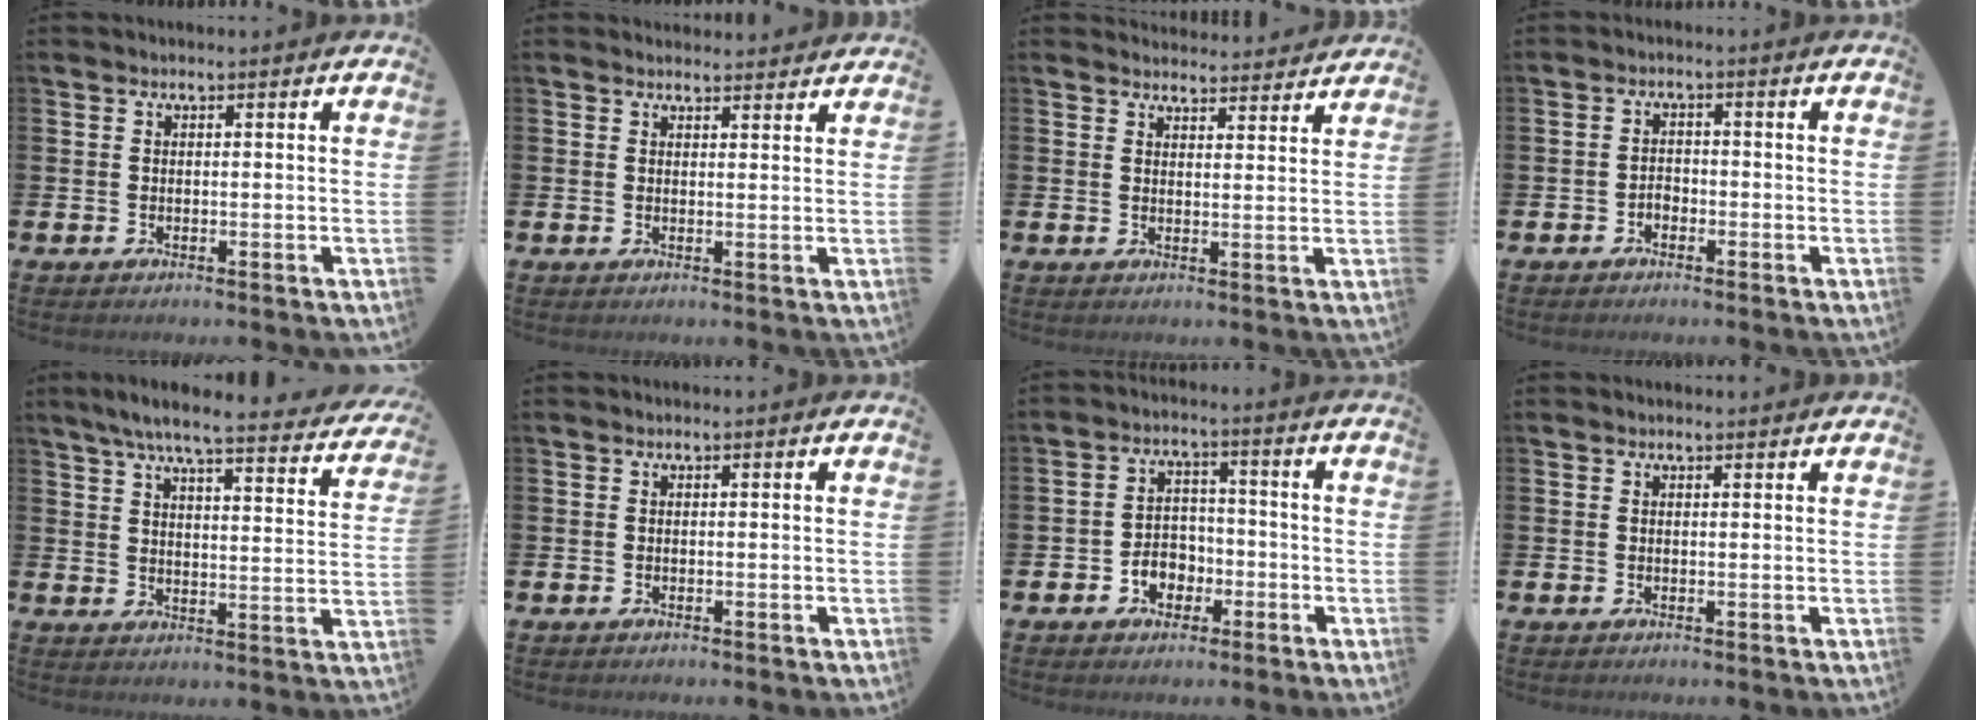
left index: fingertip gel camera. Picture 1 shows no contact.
{"total": 2.0, "force": [1.9, 0.4, -0.2], "torque": [0.010, -0.009, 0.034]}
{"total": 3.5, "force": [3.4, 0.6, -0.1], "torque": [0.005, -0.022, 0.061]}
{"total": 1.5, "force": [-1.0, 1.0, 0.6], "torque": [-0.006, 0.000, -0.022]}
{"total": 6.7, "force": [5.9, 0.6, 3.1], "torque": [-0.080, -0.035, 0.099]}
{"total": 0.0}
{"total": 3.8, "force": [-1.6, 3.2, 1.3], "torque": [-0.017, -0.003, -0.039]}
{"total": 0.5, "force": [0.5, 0.1, 0.1], "torque": [0.007, -0.002, 0.008]}